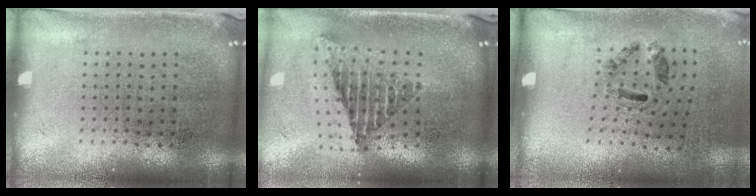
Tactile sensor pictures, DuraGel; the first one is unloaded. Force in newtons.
{"total": 2.4, "press": 1.6, "slide": 1.8}
{"total": 1.3, "press": 0.7, "slide": 1.0}